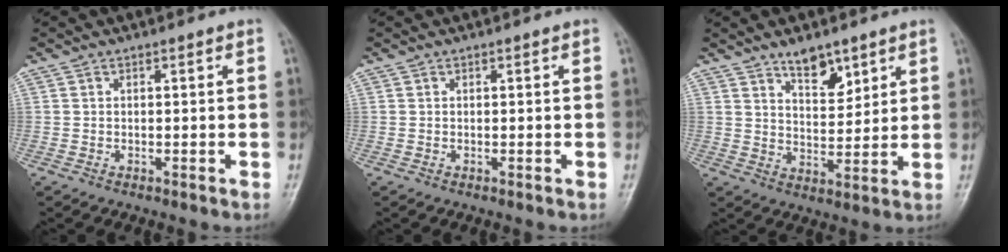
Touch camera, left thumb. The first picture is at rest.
{"total": 0.0}
{"total": 7.0, "force": [4.8, 3.2, 3.9], "torque": [-0.037, -0.037, 0.083]}